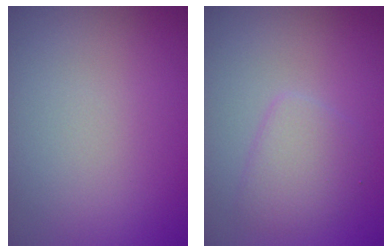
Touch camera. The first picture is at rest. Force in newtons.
{"total": 2.7, "press": 2.7, "slide": 0.2}